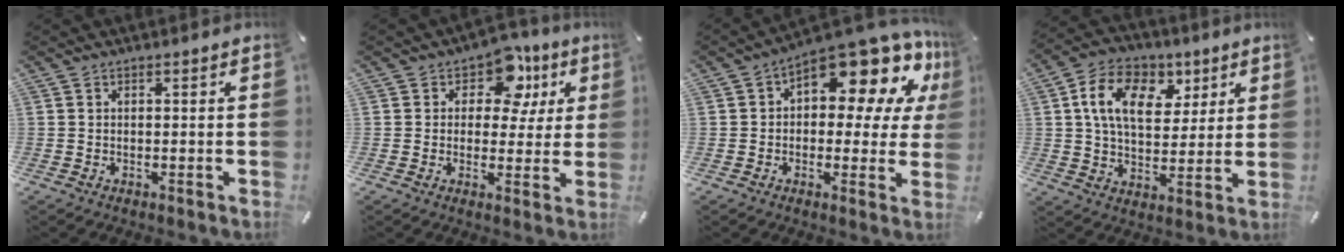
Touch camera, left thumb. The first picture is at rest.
{"total": 10.8, "force": [4.9, 7.3, 6.2], "torque": [-0.081, -0.024, 0.084]}
{"total": 15.0, "force": [9.5, 6.5, 9.7], "torque": [-0.132, -0.086, 0.158]}
{"total": 14.3, "force": [5.3, 9.8, 8.9], "torque": [-0.144, -0.001, 0.096]}